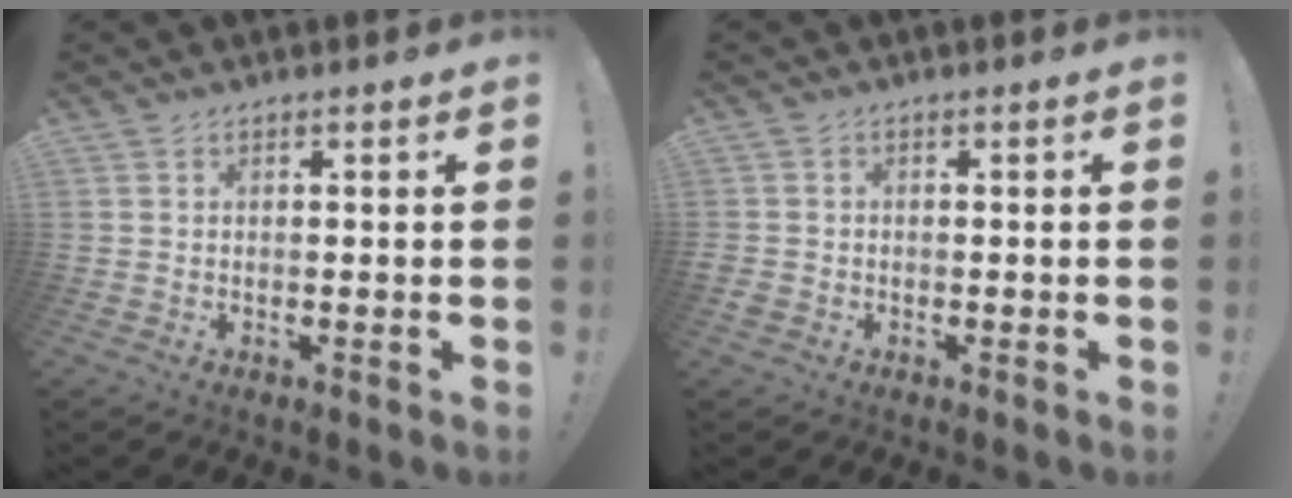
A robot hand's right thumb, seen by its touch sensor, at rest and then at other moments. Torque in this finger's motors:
{"motor_torque": [0.03, 0.25, -0.09, 0.00, 0.00]}